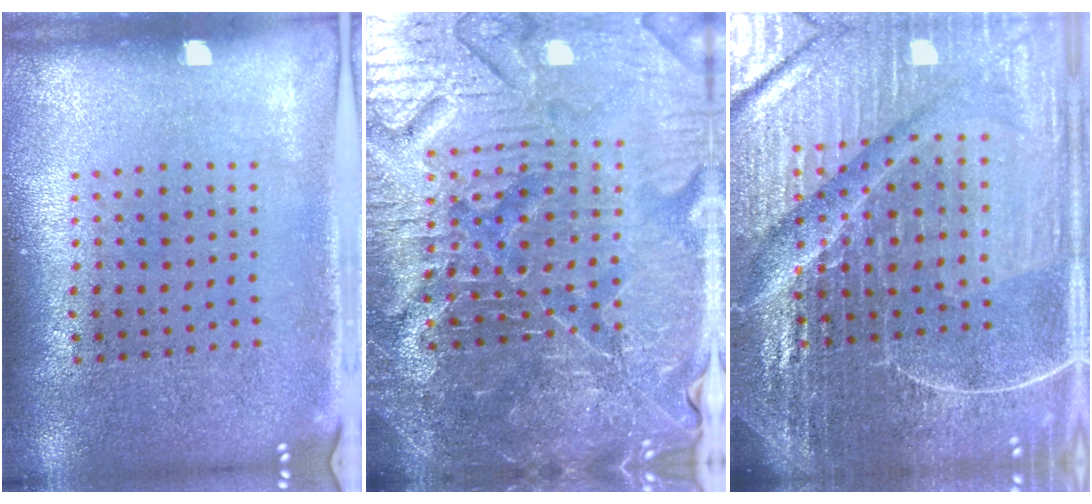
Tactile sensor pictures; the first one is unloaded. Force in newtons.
{"total": 6.6, "press": 5.9, "slide": 2.8}
{"total": 7.1, "press": 6.1, "slide": 3.5}